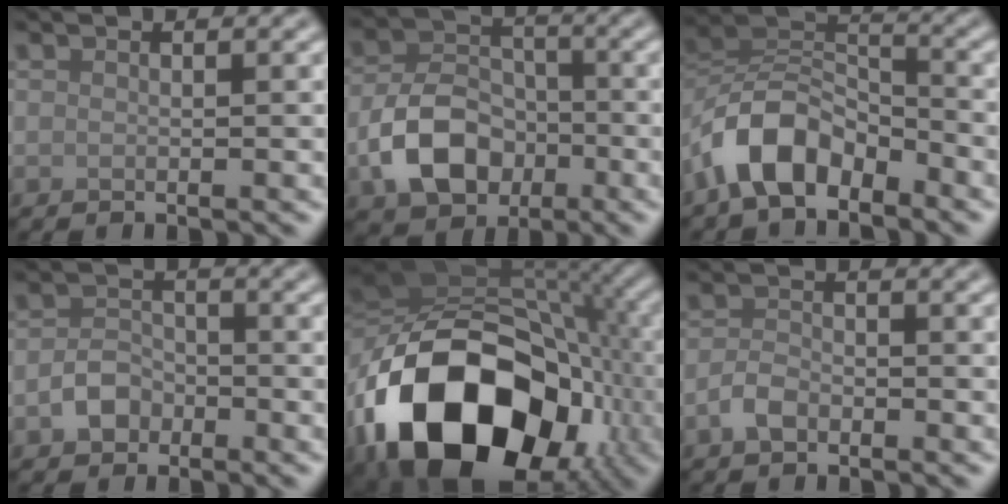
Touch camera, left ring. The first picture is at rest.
{"total": 6.7, "force": [-2.5, 4.8, 4.0], "torque": [-0.072, 0.000, -0.052]}
{"total": 6.7, "force": [-4.3, 3.6, 3.7], "torque": [-0.060, 0.008, -0.089]}
{"total": 2.6, "force": [-1.4, 1.9, 1.1], "torque": [-0.016, 0.006, -0.031]}
{"total": 18.9, "force": [-7.7, 12.7, 11.8], "torque": [-0.223, -0.022, -0.132]}
{"total": 1.9, "force": [-1.2, 1.0, 1.0], "torque": [-0.020, 0.003, -0.027]}